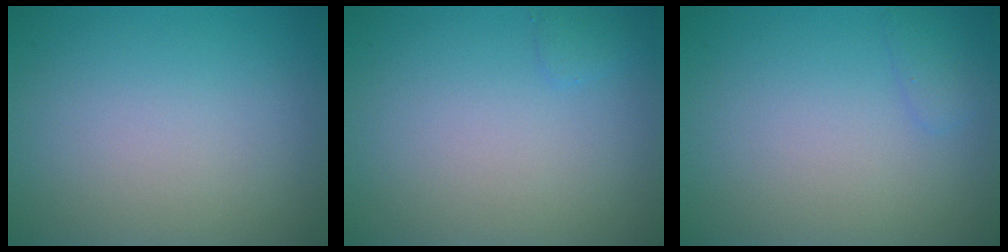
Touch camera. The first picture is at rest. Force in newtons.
{"total": 0.7, "press": 0.7, "slide": 0.0}
{"total": 1.0, "press": 1.0, "slide": 0.1}